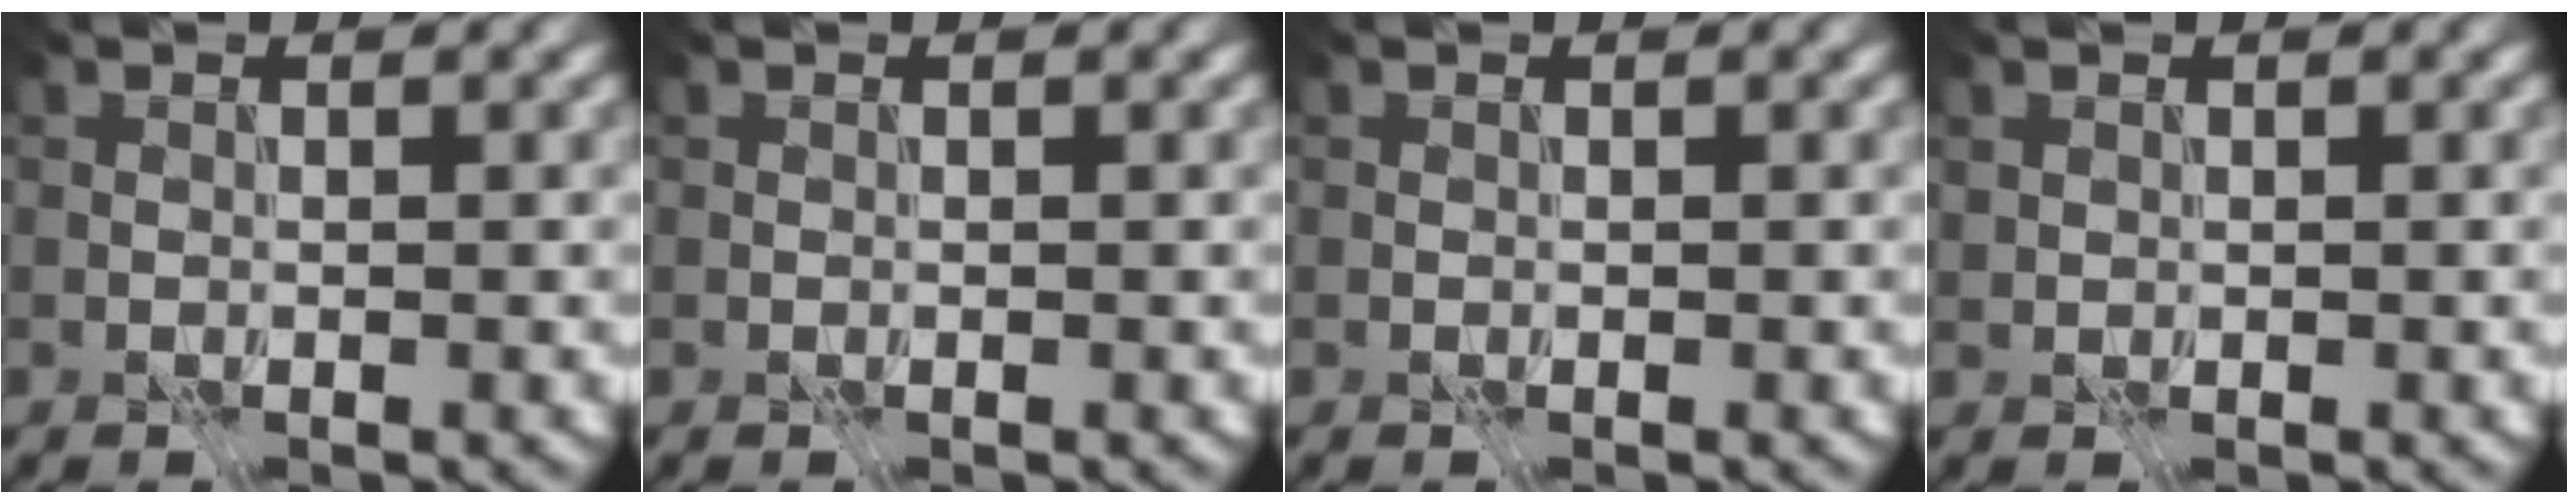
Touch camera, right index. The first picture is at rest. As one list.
[{"total": 0.0}, {"total": 0.0}, {"total": 0.6, "force": [0.3, 0.5, 0.1], "torque": [-0.009, -0.003, 0.007]}]